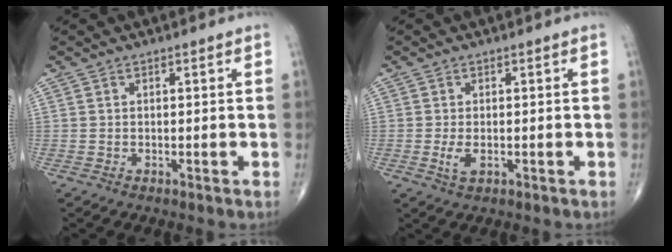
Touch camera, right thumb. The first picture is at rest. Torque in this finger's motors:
{"motor_torque": [-0.19, -0.14, 0.43, 0.07, 0.10]}